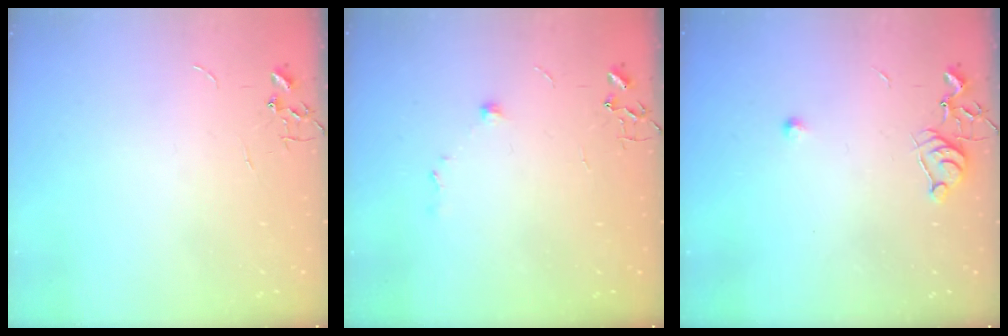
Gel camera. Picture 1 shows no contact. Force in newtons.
{"total": 5.6, "press": 5.2, "slide": 1.9}
{"total": 6.3, "press": 6.2, "slide": 0.8}